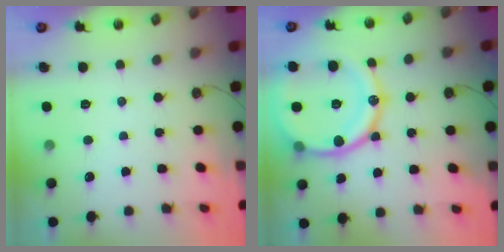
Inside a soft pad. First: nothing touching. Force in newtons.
{"total": 21.9, "press": 21.7, "slide": 2.6}